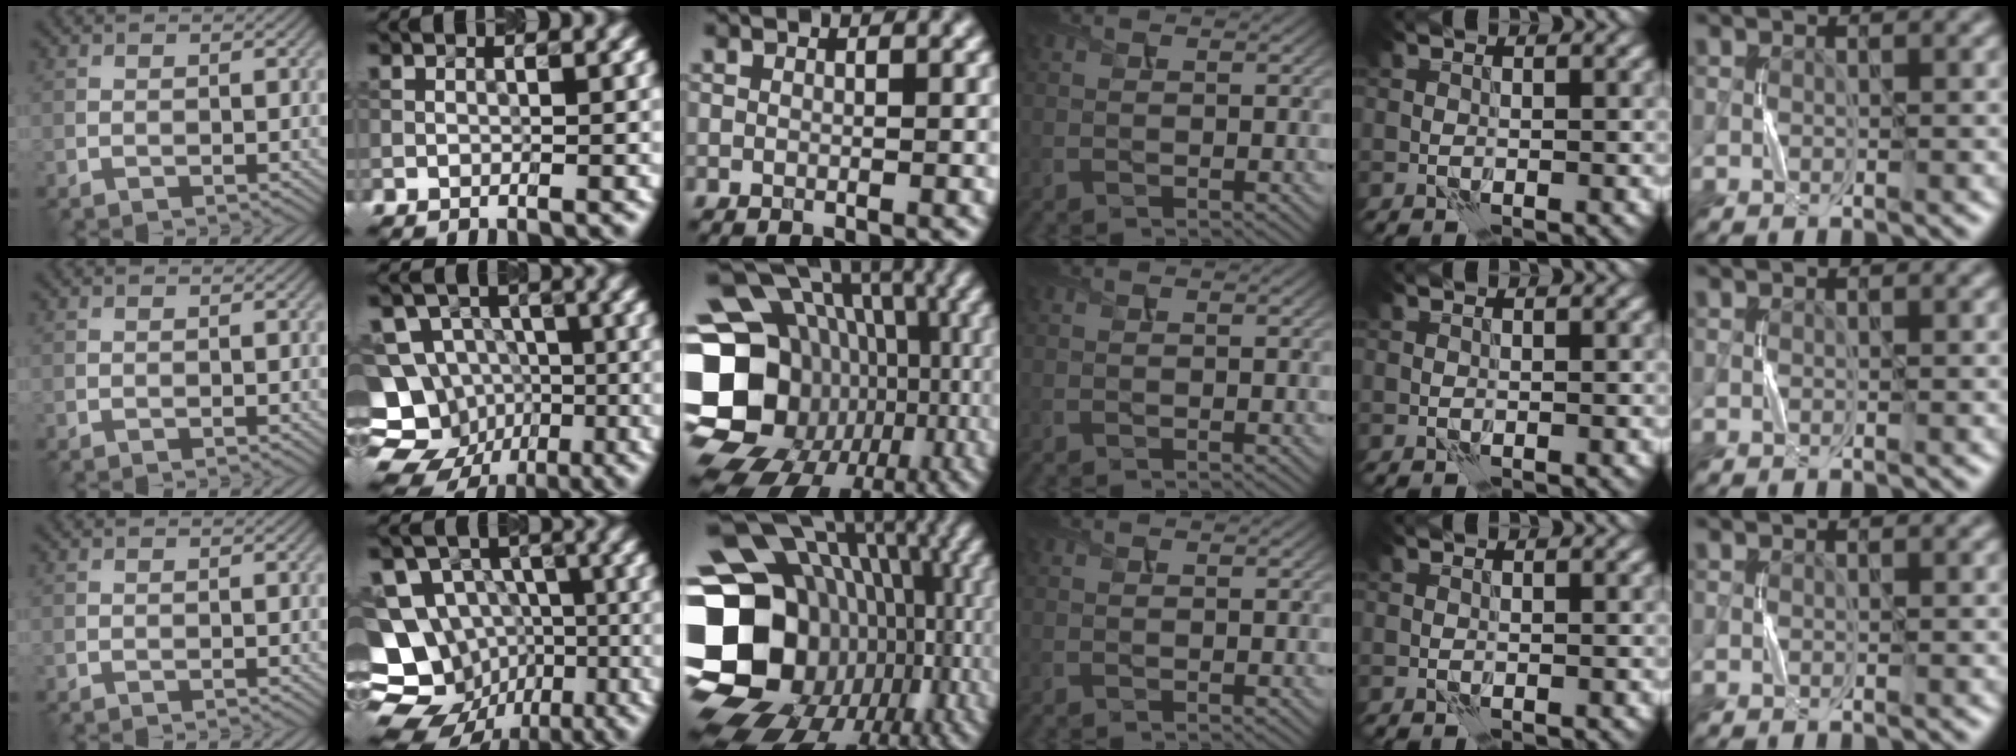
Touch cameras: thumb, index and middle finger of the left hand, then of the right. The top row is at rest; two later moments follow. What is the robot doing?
{"motion": "press", "object": "button"}